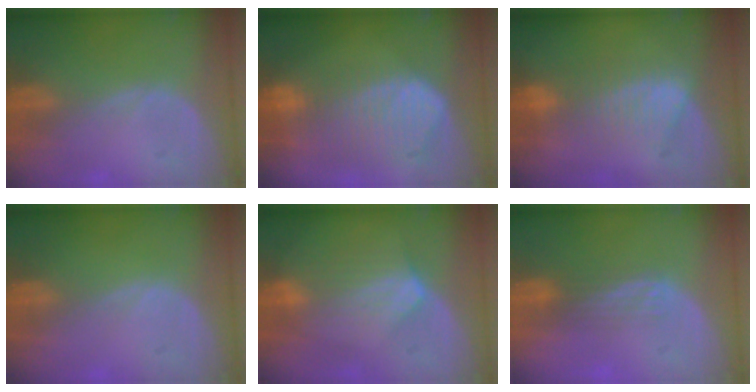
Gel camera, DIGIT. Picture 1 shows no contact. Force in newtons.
{"total": 10.3, "press": 8.9, "slide": 5.3}
{"total": 6.8, "press": 6.8, "slide": 0.0}
{"total": 0.0}
{"total": 7.1, "press": 6.4, "slide": 3.0}
{"total": 2.9, "press": 2.7, "slide": 1.2}